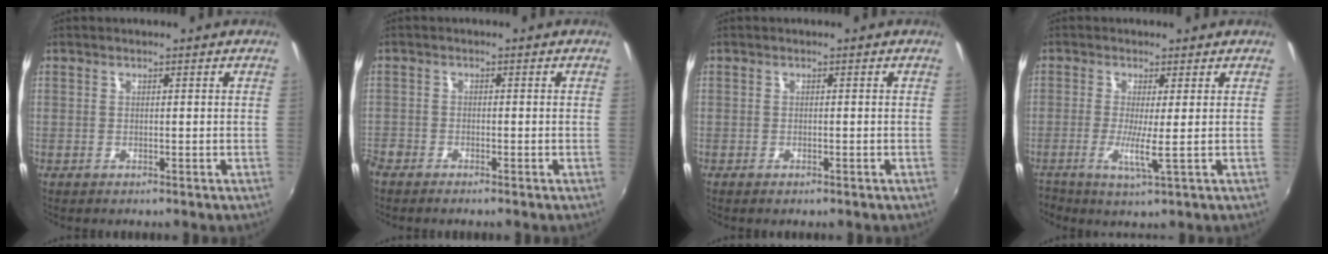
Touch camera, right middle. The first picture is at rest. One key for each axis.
{"total": 2.8, "fx": -2.5, "fy": 1.0, "fz": 0.8, "tx": -0.029, "ty": -0.012, "tz": -0.052}
{"total": 0.8, "fx": -0.7, "fy": 0.3, "fz": 0.4, "tx": -0.008, "ty": -0.004, "tz": -0.012}
{"total": 3.6, "fx": -0.6, "fy": -0.5, "fz": 3.5, "tx": -0.080, "ty": -0.010, "tz": -0.018}